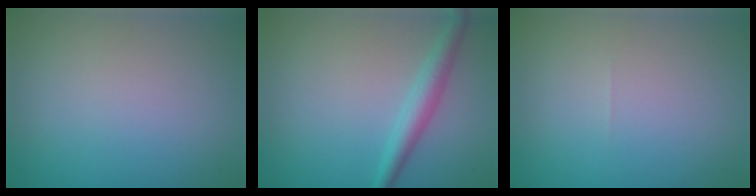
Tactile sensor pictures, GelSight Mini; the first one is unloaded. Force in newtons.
{"total": 2.6, "press": 2.6, "slide": 0.1}
{"total": 0.0}